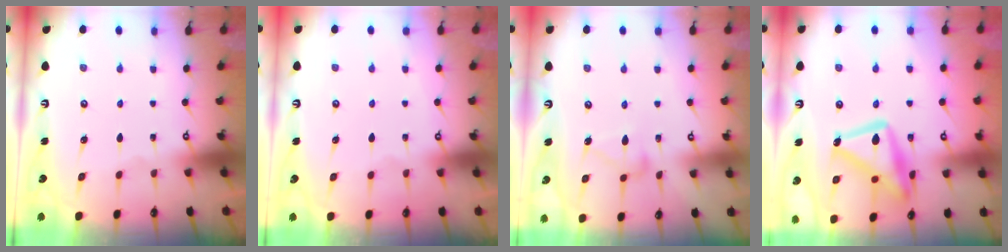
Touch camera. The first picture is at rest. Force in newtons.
{"total": 3.7, "press": 3.7, "slide": 0.1}
{"total": 11.5, "press": 11.4, "slide": 0.5}
{"total": 18.9, "press": 18.8, "slide": 1.2}